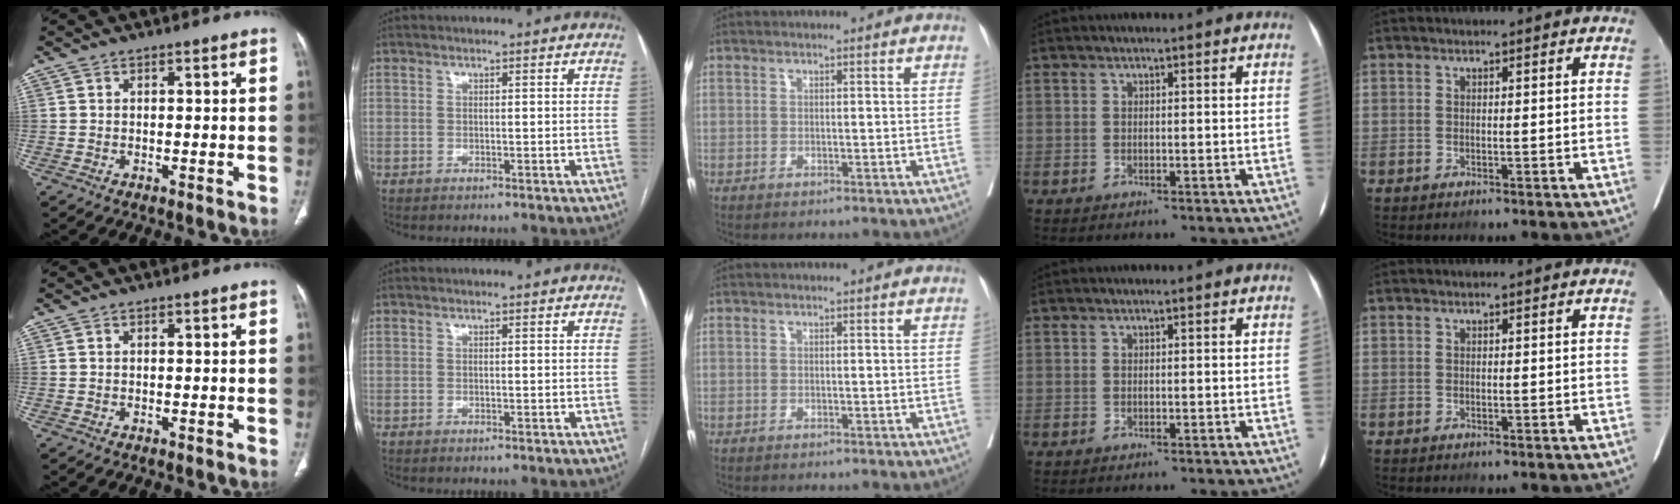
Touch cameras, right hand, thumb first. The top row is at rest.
{}